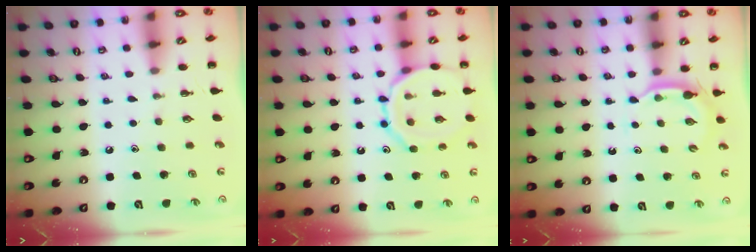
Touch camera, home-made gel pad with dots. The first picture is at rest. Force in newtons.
{"total": 11.9, "press": 11.8, "slide": 1.1}
{"total": 2.9, "press": 2.8, "slide": 0.7}